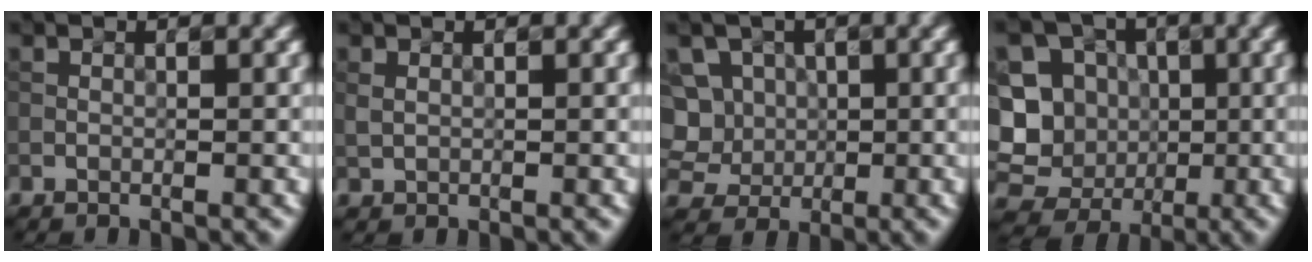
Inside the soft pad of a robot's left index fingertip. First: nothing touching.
{"total": 0.7, "force": [0.3, 0.6, 0.4], "torque": [-0.010, 0.000, 0.007]}
{"total": 8.3, "force": [1.5, 7.4, 3.3], "torque": [-0.067, 0.034, 0.004]}
{"total": 13.9, "force": [-0.6, 13.2, 4.3], "torque": [-0.132, 0.016, -0.019]}